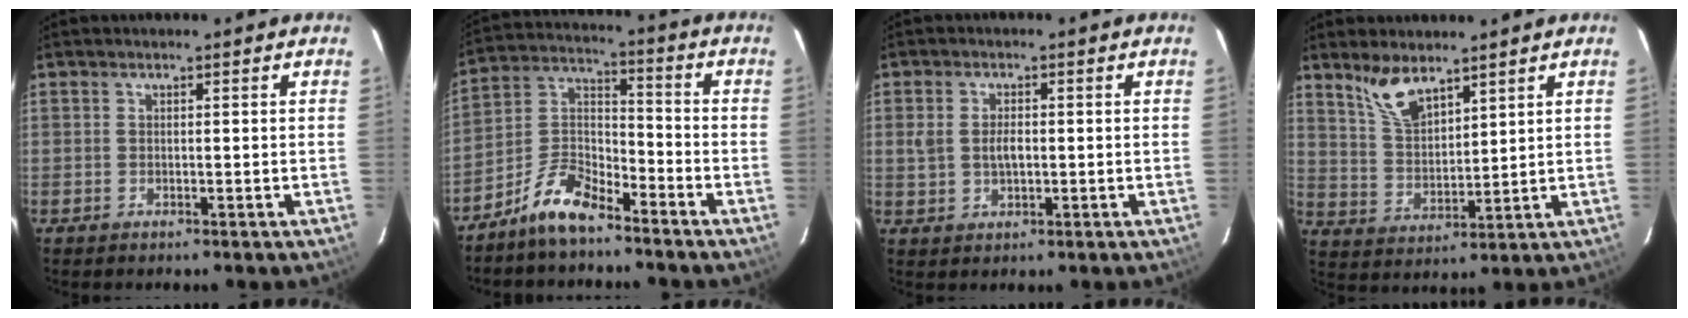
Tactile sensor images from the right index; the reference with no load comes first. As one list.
[{"total": 10.5, "force": [-8.0, 3.6, 5.8], "torque": [-0.133, 0.037, -0.159]}, {"total": 4.1, "force": [0.1, 2.7, 3.2], "torque": [-0.061, 0.004, 0.006]}, {"total": 7.8, "force": [5.8, 3.0, 4.3], "torque": [-0.081, 0.003, 0.124]}]